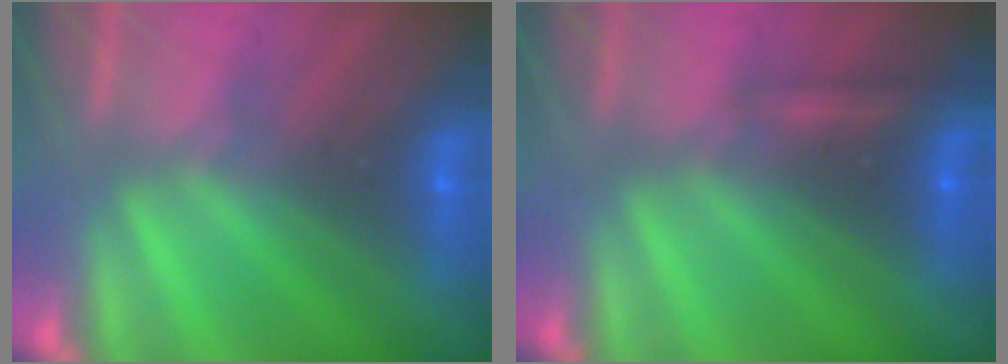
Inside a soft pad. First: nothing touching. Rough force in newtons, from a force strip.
{"total": 2.2}